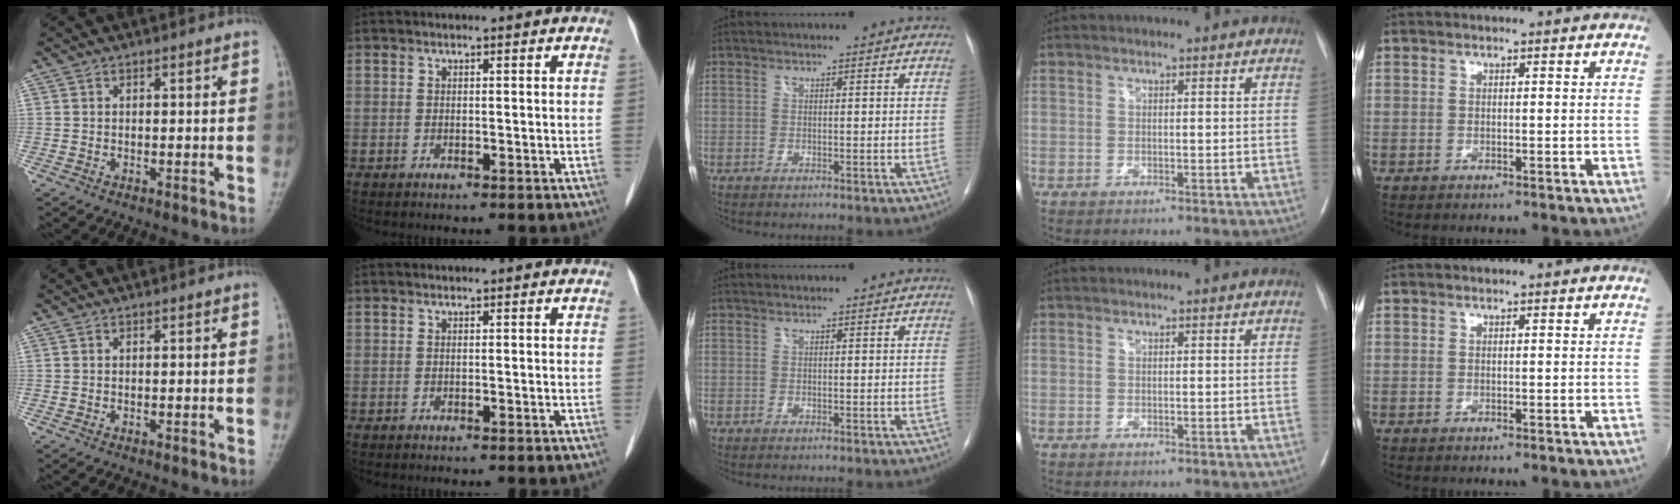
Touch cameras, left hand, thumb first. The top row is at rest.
{}